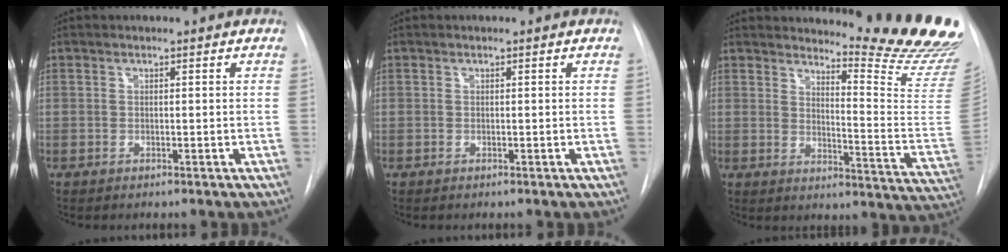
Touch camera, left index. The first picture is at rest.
{"total": 0.0}
{"total": 17.6, "force": [16.7, -0.6, 5.5], "torque": [-0.078, -0.172, 0.188]}